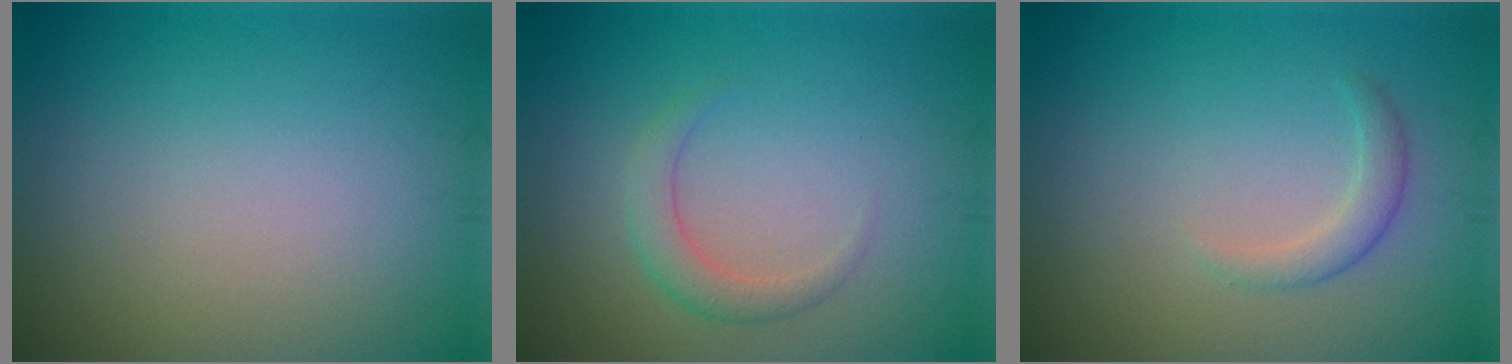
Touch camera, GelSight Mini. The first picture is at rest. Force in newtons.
{"total": 2.1, "press": 2.1, "slide": 0.1}
{"total": 1.6, "press": 1.6, "slide": 0.1}